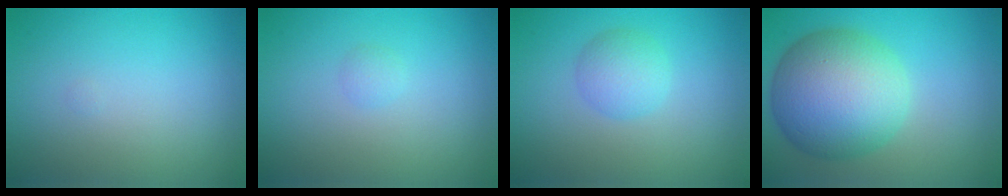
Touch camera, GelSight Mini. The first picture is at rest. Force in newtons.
{"total": 0.7, "press": 0.7, "slide": 0.0}
{"total": 2.5, "press": 2.5, "slide": 0.1}
{"total": 11.0, "press": 11.0, "slide": 0.4}